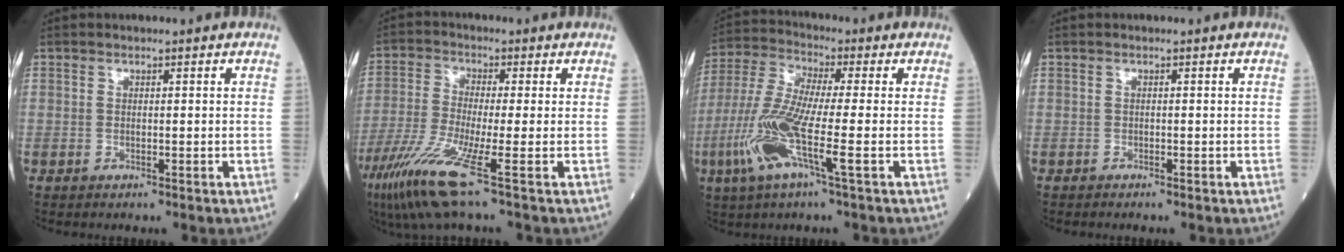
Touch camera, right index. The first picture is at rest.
{"total": 10.3, "force": [-5.5, -0.6, 8.7], "torque": [-0.184, -0.037, -0.111]}
{"total": 11.8, "force": [-3.3, 0.7, 11.3], "torque": [-0.254, -0.009, -0.076]}
{"total": 0.0}